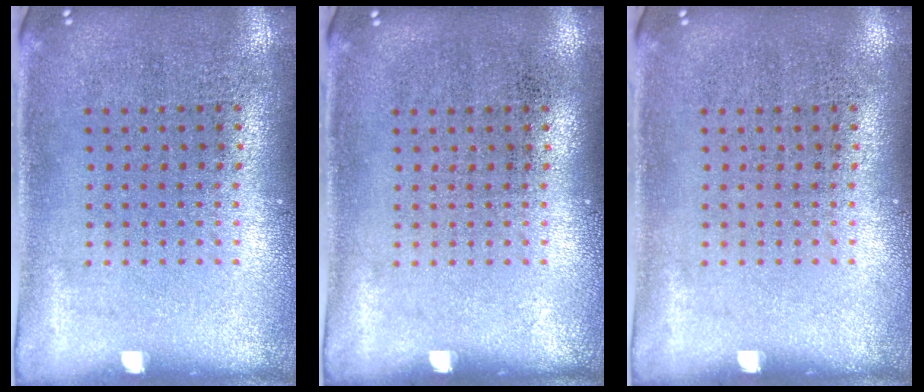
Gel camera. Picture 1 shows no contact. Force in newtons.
{"total": 0.0}
{"total": 0.0}